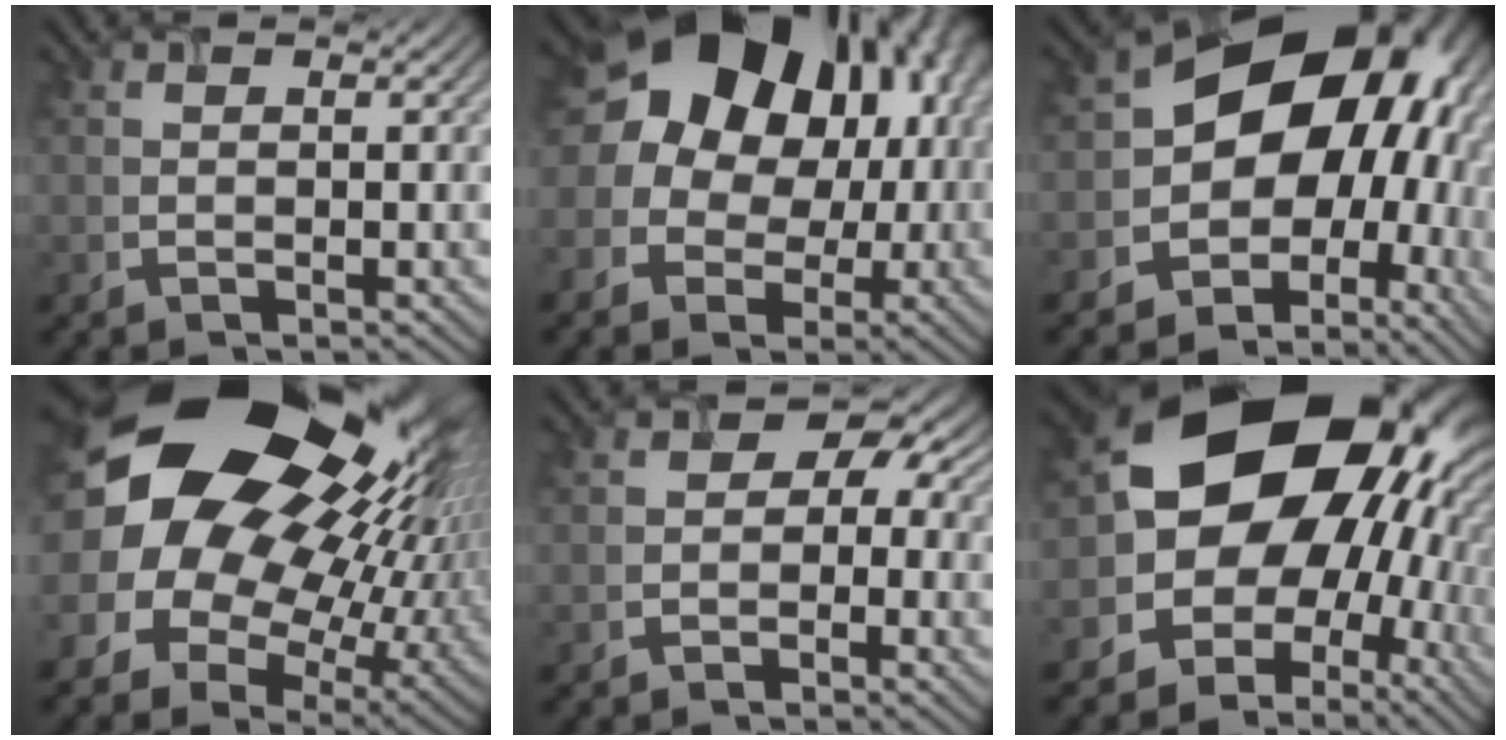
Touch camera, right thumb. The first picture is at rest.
{"total": 22.1, "force": [4.9, 18.2, 11.5], "torque": [-0.223, 0.030, 0.057]}
{"total": 17.9, "force": [0.3, 13.8, 11.5], "torque": [-0.162, -0.038, 0.030]}
{"total": 24.2, "force": [7.9, 17.5, 14.7], "torque": [-0.318, 0.006, 0.150]}
{"total": 5.5, "force": [0.3, 4.5, 3.2], "torque": [-0.023, 0.006, -0.022]}
{"total": 19.4, "force": [2.0, 15.7, 11.2], "torque": [-0.159, -0.028, 0.048]}